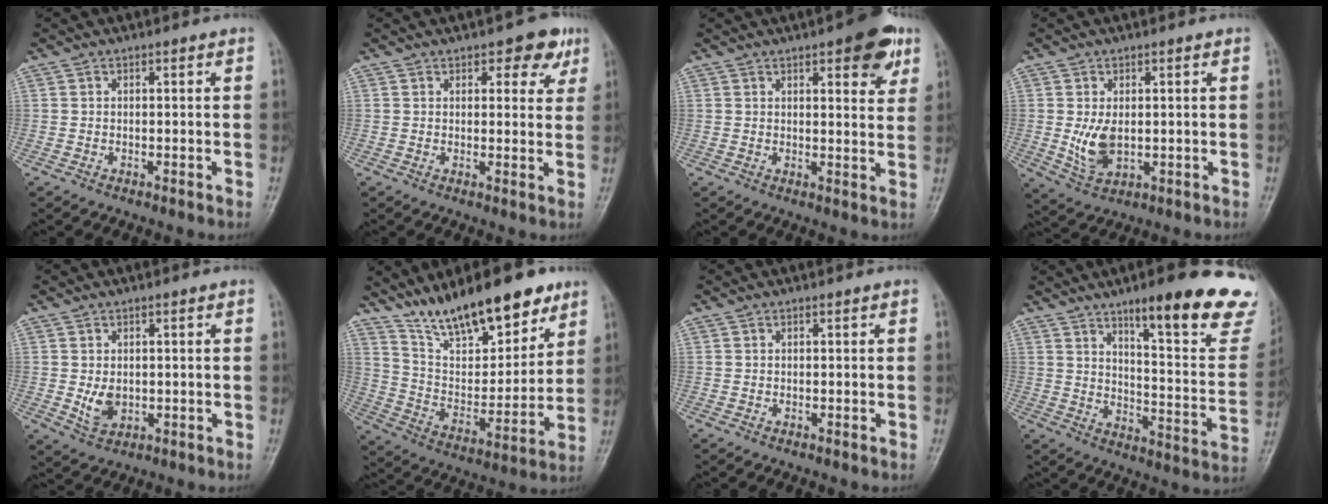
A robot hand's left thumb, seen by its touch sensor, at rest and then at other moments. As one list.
[{"total": 5.7, "force": [3.2, 3.2, 3.5], "torque": [-0.010, -0.010, 0.034]}, {"total": 9.2, "force": [5.0, 3.2, 7.1], "torque": [-0.066, -0.017, 0.057]}, {"total": 5.9, "force": [0.2, 3.6, 4.6], "torque": [-0.082, -0.015, 0.014]}, {"total": 4.1, "force": [-0.1, 3.0, 2.8], "torque": [-0.040, -0.008, 0.008]}, {"total": 19.7, "force": [14.3, 7.1, 11.6], "torque": [-0.141, -0.071, 0.249]}, {"total": 0.0}, {"total": 23.3, "force": [15.3, 5.2, 16.8], "torque": [-0.183, -0.075, 0.209]}]